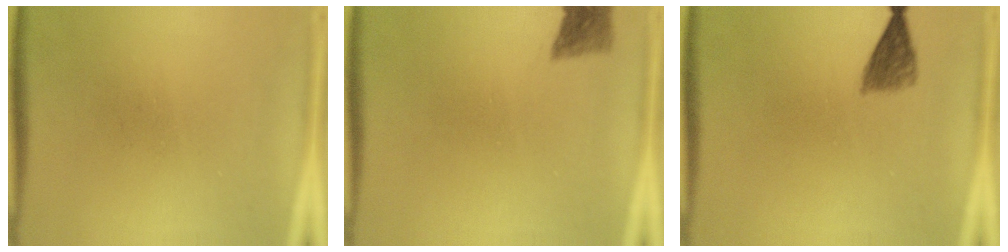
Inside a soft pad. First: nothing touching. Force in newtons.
{"total": 2.8}
{"total": 3.1}